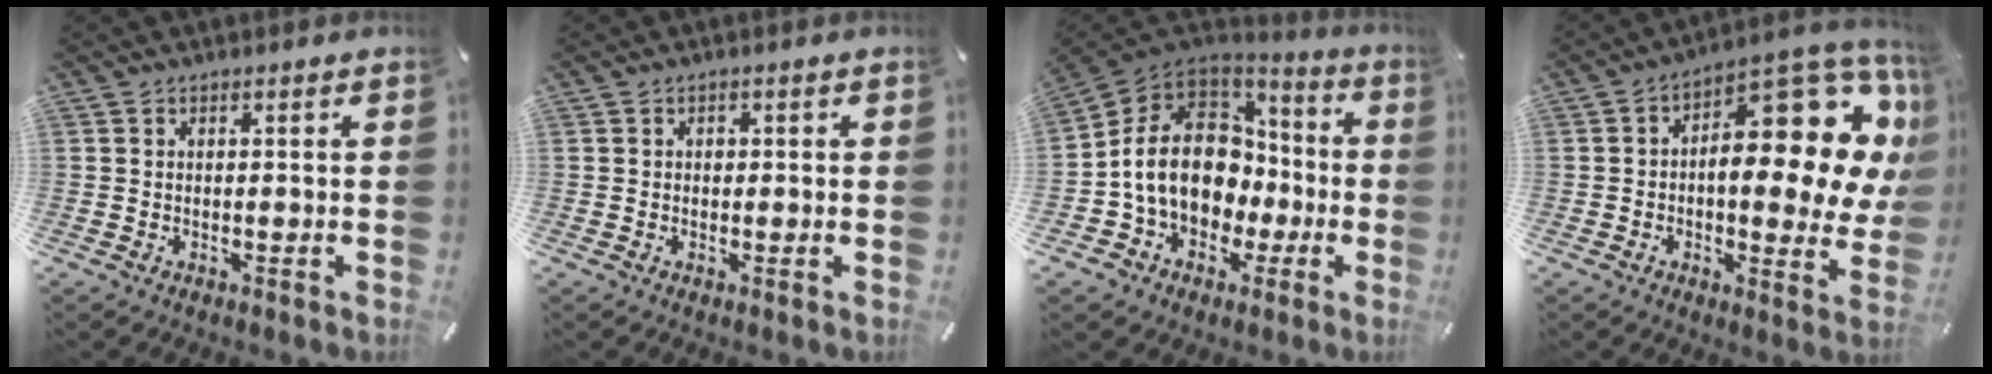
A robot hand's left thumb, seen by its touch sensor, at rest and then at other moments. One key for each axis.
{"total": 0.8, "fx": 0.0, "fy": 0.8, "fz": 0.2, "tx": 0.004, "ty": 0.001, "tz": -0.003}
{"total": 15.2, "fx": -0.9, "fy": 12.7, "fz": 8.3, "tx": -0.185, "ty": 0.005, "tz": -0.009}
{"total": 18.9, "fx": 6.4, "fy": 8.9, "fz": 15.4, "tx": -0.184, "ty": -0.072, "tz": 0.103}